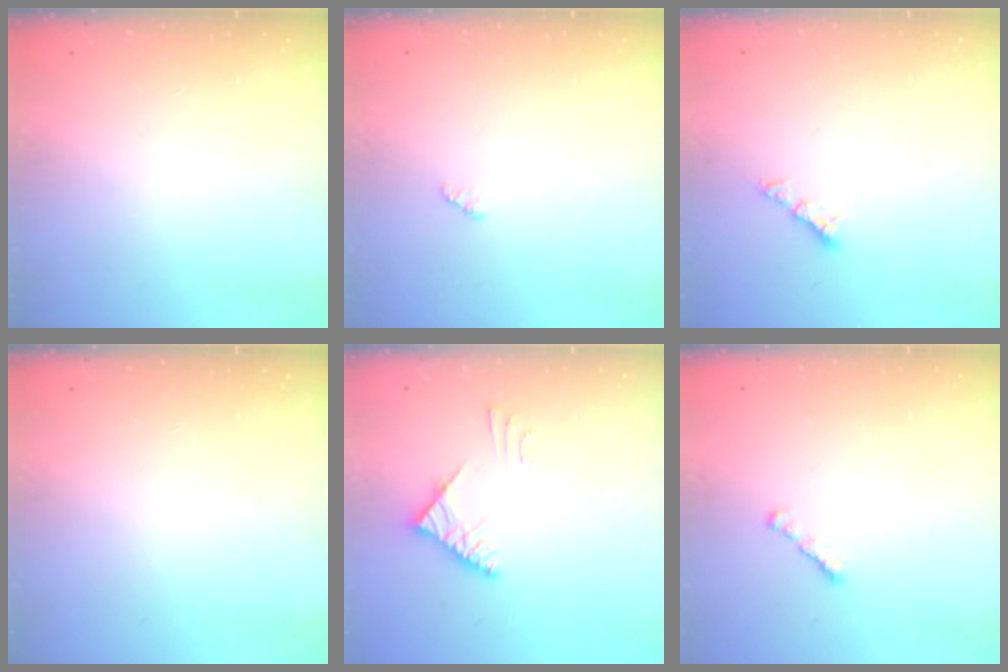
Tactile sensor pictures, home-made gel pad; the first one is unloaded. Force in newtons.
{"total": 1.3, "press": 1.3, "slide": 0.2}
{"total": 3.6, "press": 3.6, "slide": 0.2}
{"total": 0.0}
{"total": 4.4, "press": 4.3, "slide": 0.8}
{"total": 1.8, "press": 1.7, "slide": 0.6}